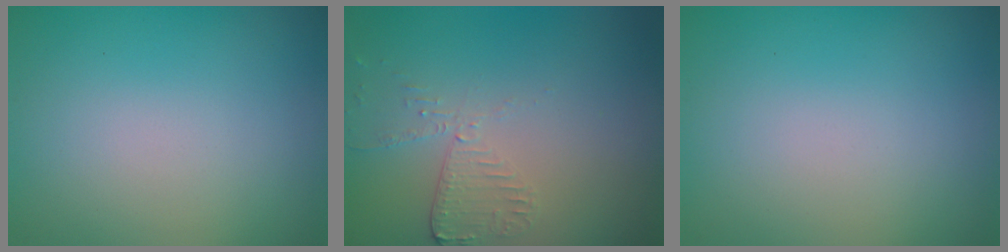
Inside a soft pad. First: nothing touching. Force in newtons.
{"total": 1.9, "press": 1.9, "slide": 0.4}
{"total": 0.0}